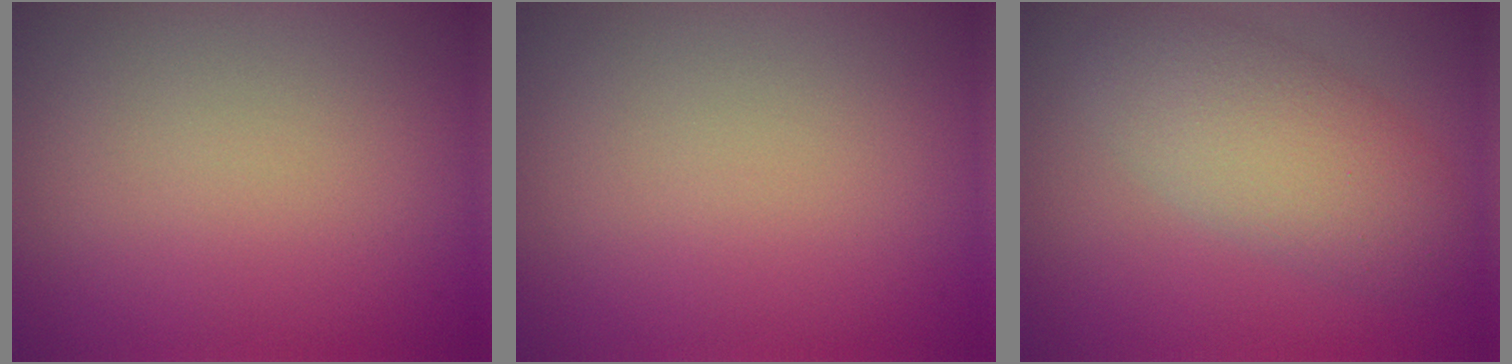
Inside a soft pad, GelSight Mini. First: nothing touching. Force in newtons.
{"total": 0.0}
{"total": 5.5, "press": 5.5, "slide": 0.1}